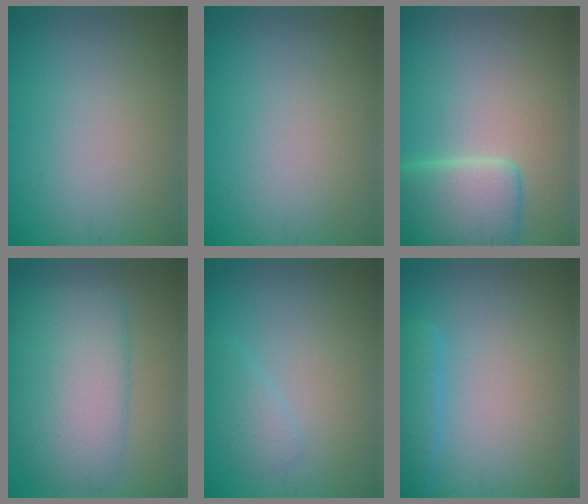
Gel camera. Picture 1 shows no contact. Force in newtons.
{"total": 0.0}
{"total": 5.5, "press": 5.5, "slide": 0.4}
{"total": 7.0, "press": 7.0, "slide": 0.3}
{"total": 1.6, "press": 1.6, "slide": 0.2}
{"total": 2.2, "press": 2.2, "slide": 0.1}